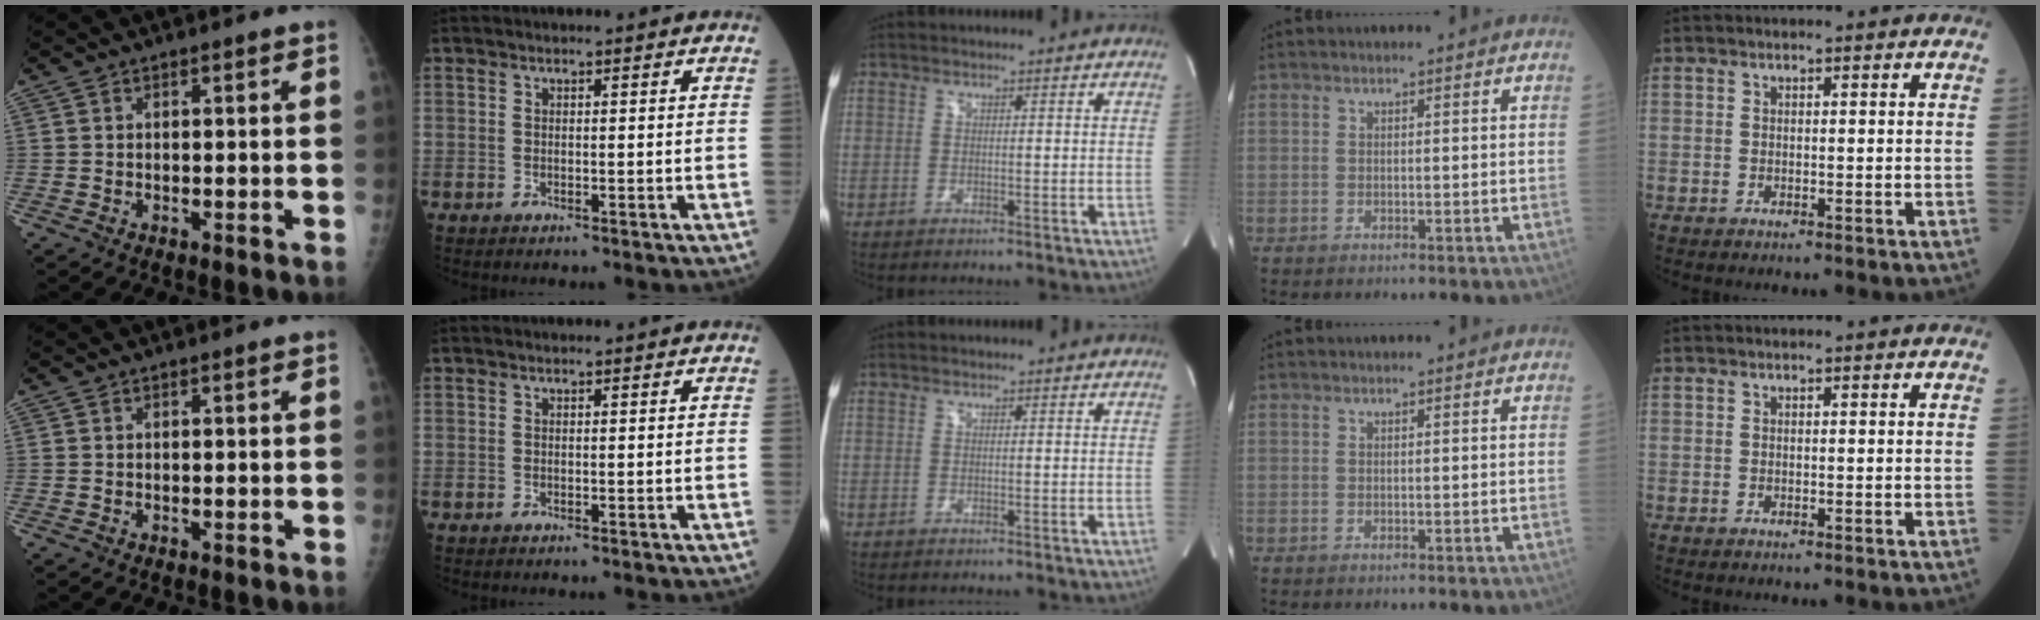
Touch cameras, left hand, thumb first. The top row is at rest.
{}